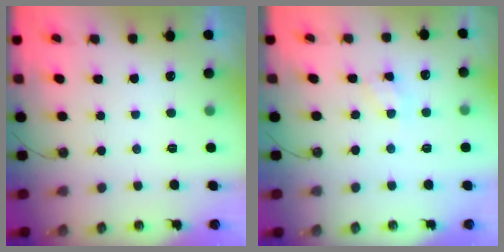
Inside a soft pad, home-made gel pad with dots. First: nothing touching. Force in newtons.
{"total": 4.8, "press": 4.7, "slide": 0.8}